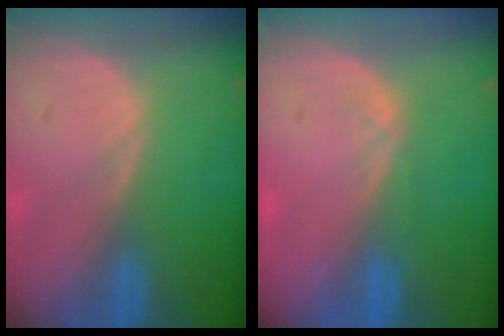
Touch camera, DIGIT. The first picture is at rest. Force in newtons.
{"total": 0.9, "press": 0.8, "slide": 0.2}